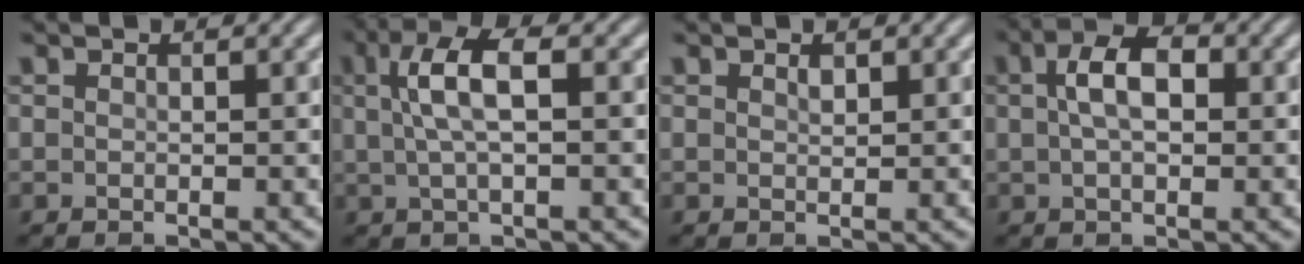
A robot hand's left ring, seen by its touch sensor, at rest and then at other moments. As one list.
[{"total": 4.5, "force": [1.0, 1.4, 4.1], "torque": [-0.080, 0.011, 0.018]}, {"total": 0.6, "force": [0.5, 0.3, 0.4], "torque": [-0.008, -0.002, 0.009]}, {"total": 4.2, "force": [0.8, 2.3, 3.5], "torque": [-0.064, 0.008, 0.008]}]